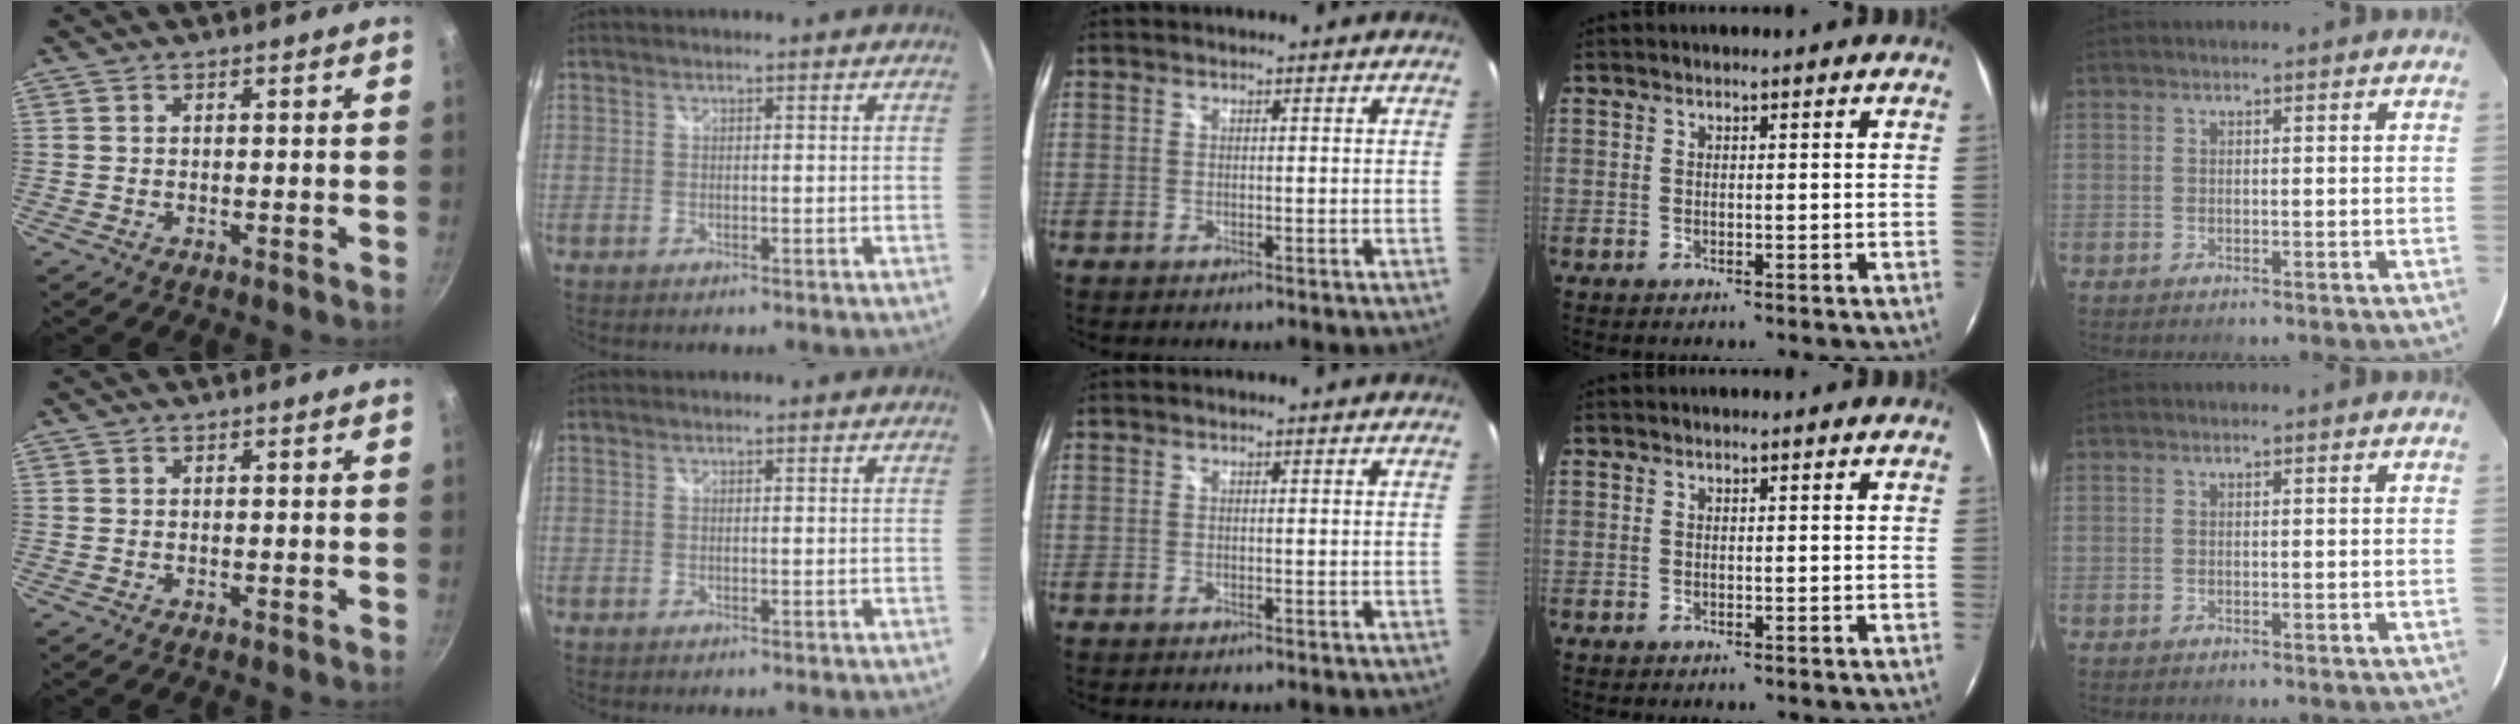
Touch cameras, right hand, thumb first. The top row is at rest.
{}